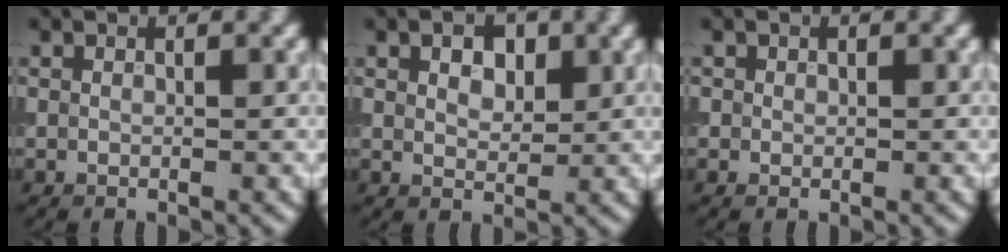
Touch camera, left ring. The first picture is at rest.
{"total": 3.0, "force": [1.4, 1.7, 2.0], "torque": [-0.030, 0.002, 0.023]}
{"total": 0.6, "force": [0.1, 0.5, 0.0], "torque": [0.006, -0.002, -0.001]}